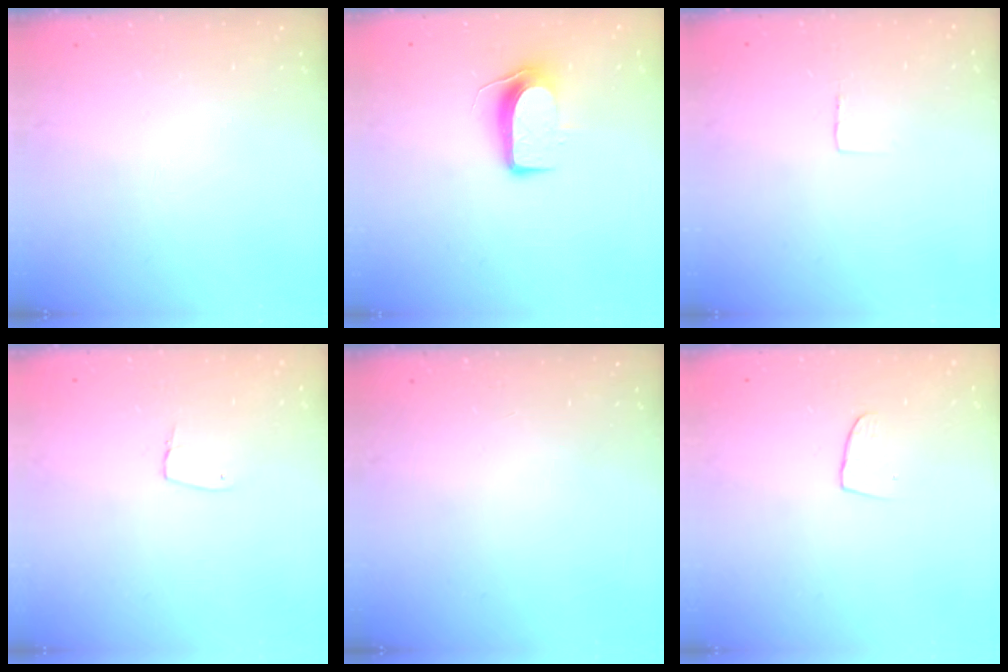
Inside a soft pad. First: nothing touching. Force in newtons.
{"total": 8.8, "press": 8.8, "slide": 0.8}
{"total": 2.3, "press": 2.3, "slide": 0.1}
{"total": 4.4, "press": 4.4, "slide": 0.3}
{"total": 0.0}
{"total": 5.2, "press": 5.2, "slide": 0.4}